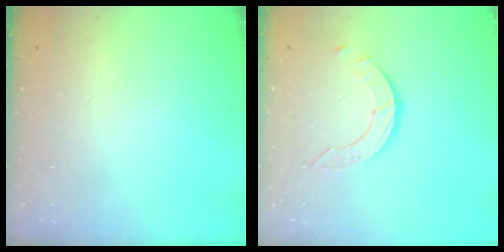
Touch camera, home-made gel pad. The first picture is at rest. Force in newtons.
{"total": 3.9, "press": 3.9, "slide": 0.3}